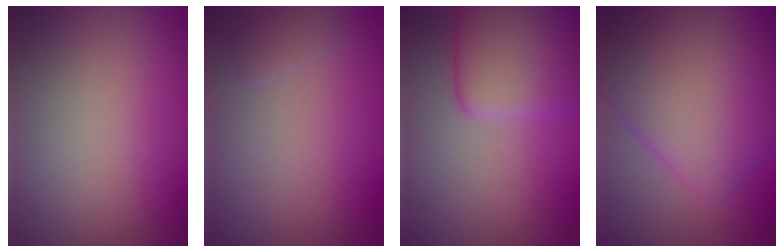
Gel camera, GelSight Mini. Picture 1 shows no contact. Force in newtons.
{"total": 0.8, "press": 0.8, "slide": 0.1}
{"total": 6.2, "press": 6.2, "slide": 0.2}
{"total": 8.4, "press": 8.4, "slide": 0.1}